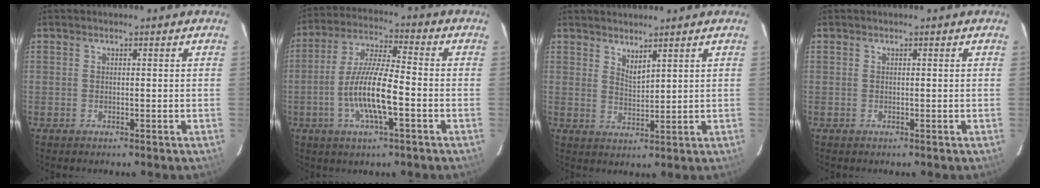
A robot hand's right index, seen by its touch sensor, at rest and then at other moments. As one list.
[{"total": 12.0, "force": [-3.6, 2.2, 11.2], "torque": [-0.226, -0.002, -0.071]}, {"total": 3.1, "force": [2.6, 0.6, 1.6], "torque": [-0.026, -0.003, 0.045]}, {"total": 0.0}]